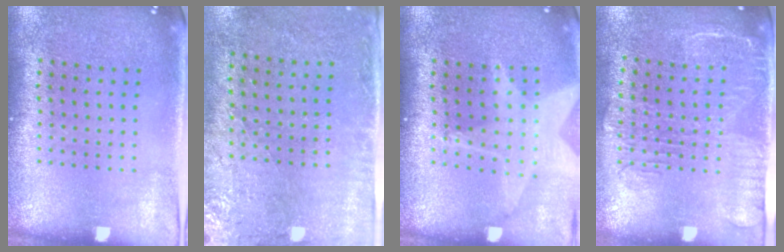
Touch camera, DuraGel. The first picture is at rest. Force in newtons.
{"total": 2.8, "press": 2.3, "slide": 1.6}
{"total": 1.4, "press": 1.4, "slide": 0.3}
{"total": 1.8, "press": 1.5, "slide": 0.9}